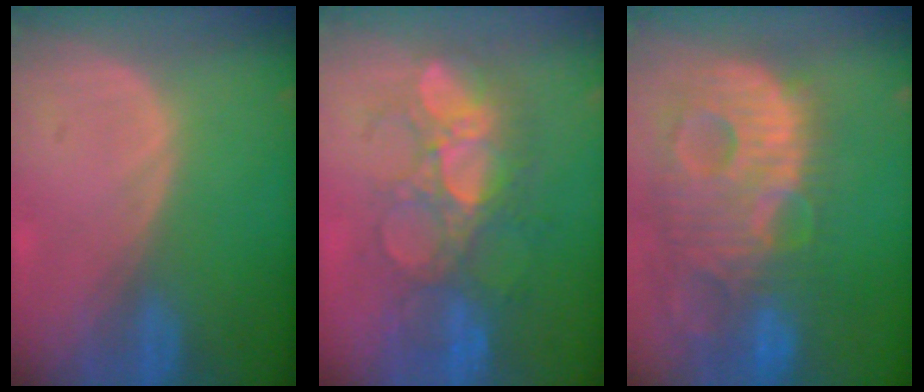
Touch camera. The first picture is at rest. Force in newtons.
{"total": 9.1, "press": 8.8, "slide": 2.1}
{"total": 14.0, "press": 12.0, "slide": 7.1}